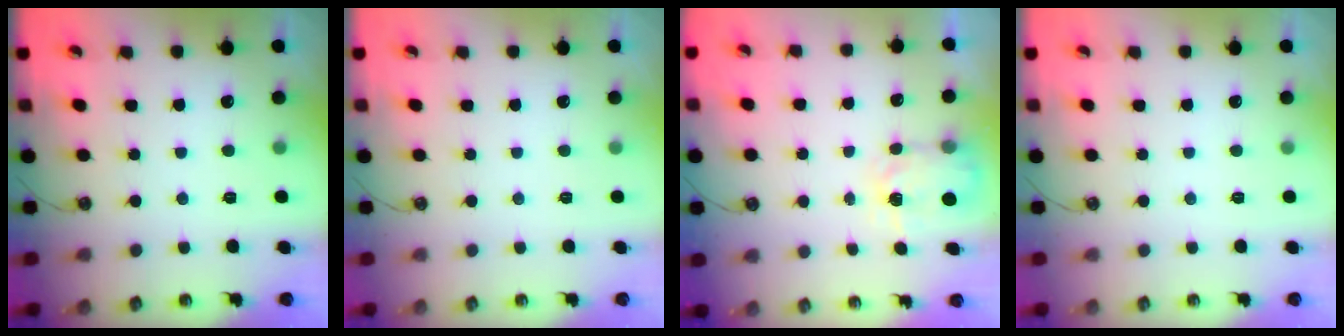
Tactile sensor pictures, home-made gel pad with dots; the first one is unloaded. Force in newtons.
{"total": 0.0}
{"total": 3.8, "press": 3.8, "slide": 0.5}
{"total": 0.0}